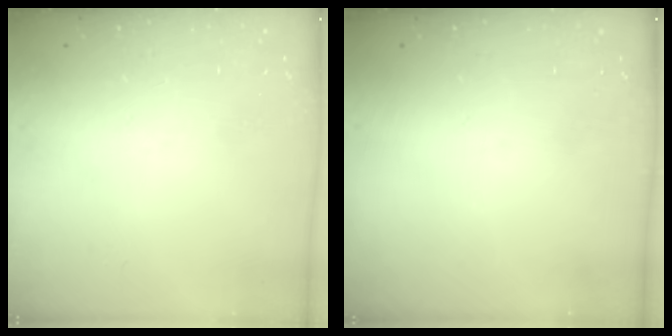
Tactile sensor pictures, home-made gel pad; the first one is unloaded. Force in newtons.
{"total": 0.0}